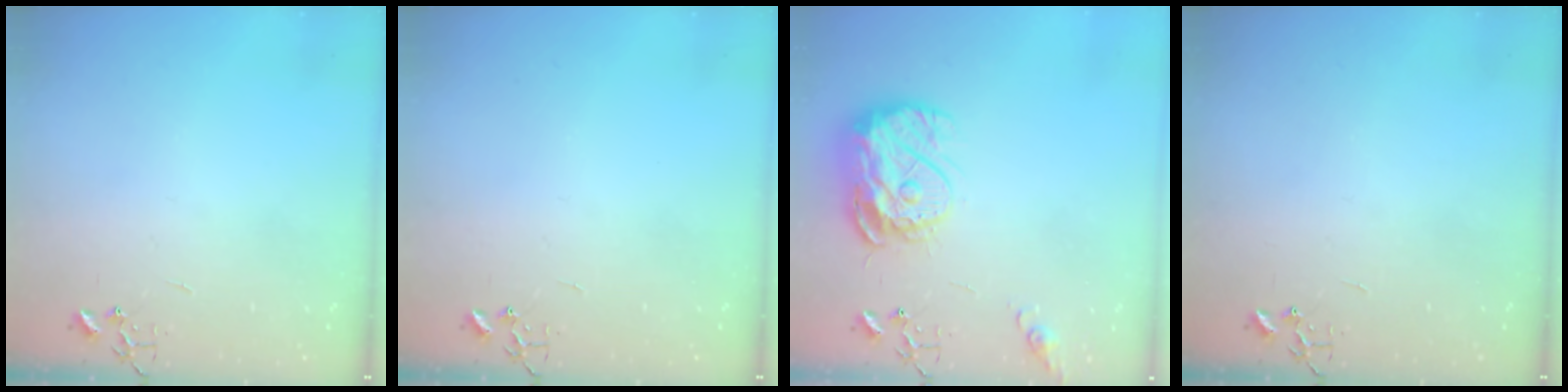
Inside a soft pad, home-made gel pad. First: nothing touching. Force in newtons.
{"total": 0.0}
{"total": 14.4, "press": 14.4, "slide": 1.3}
{"total": 0.0}